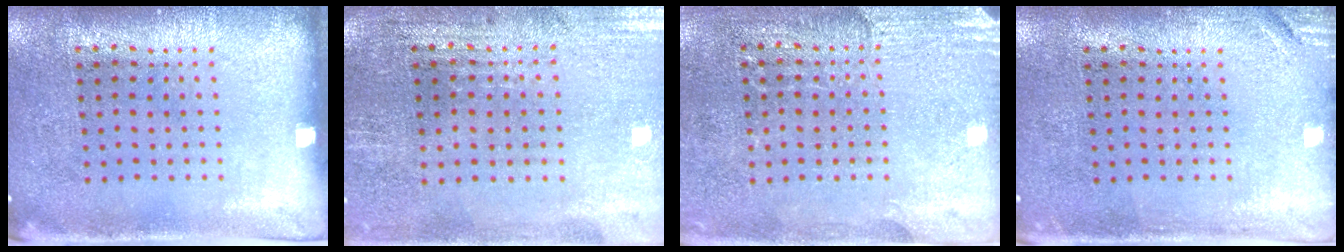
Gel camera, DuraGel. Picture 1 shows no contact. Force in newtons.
{"total": 0.6, "press": 0.5, "slide": 0.4}
{"total": 2.8, "press": 2.6, "slide": 0.8}
{"total": 1.3, "press": 1.3, "slide": 0.3}